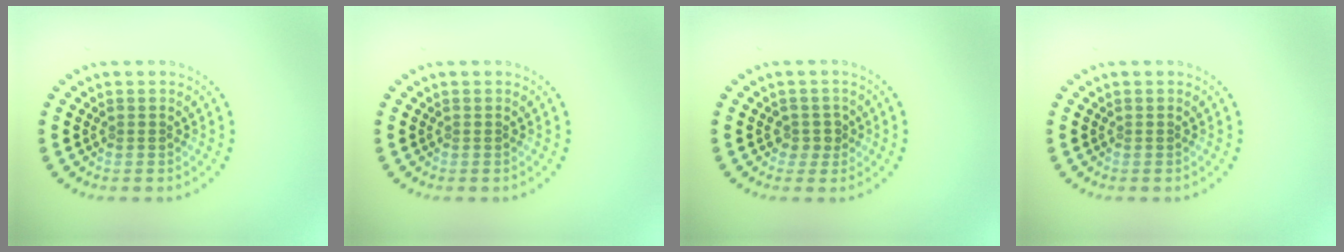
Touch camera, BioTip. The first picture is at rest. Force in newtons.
{"total": 0.0}
{"total": 1.5, "press": 1.2, "slide": 0.9}
{"total": 0.0}